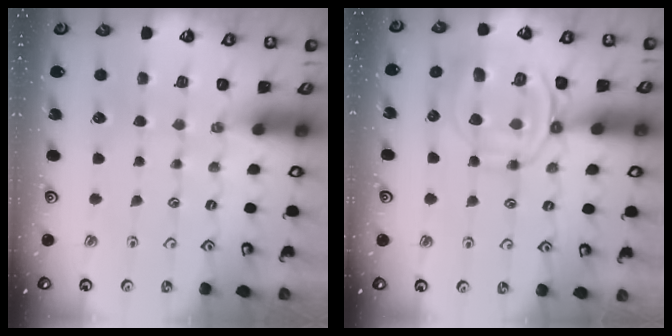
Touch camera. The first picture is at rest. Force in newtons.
{"total": 11.3, "press": 11.3, "slide": 1.2}